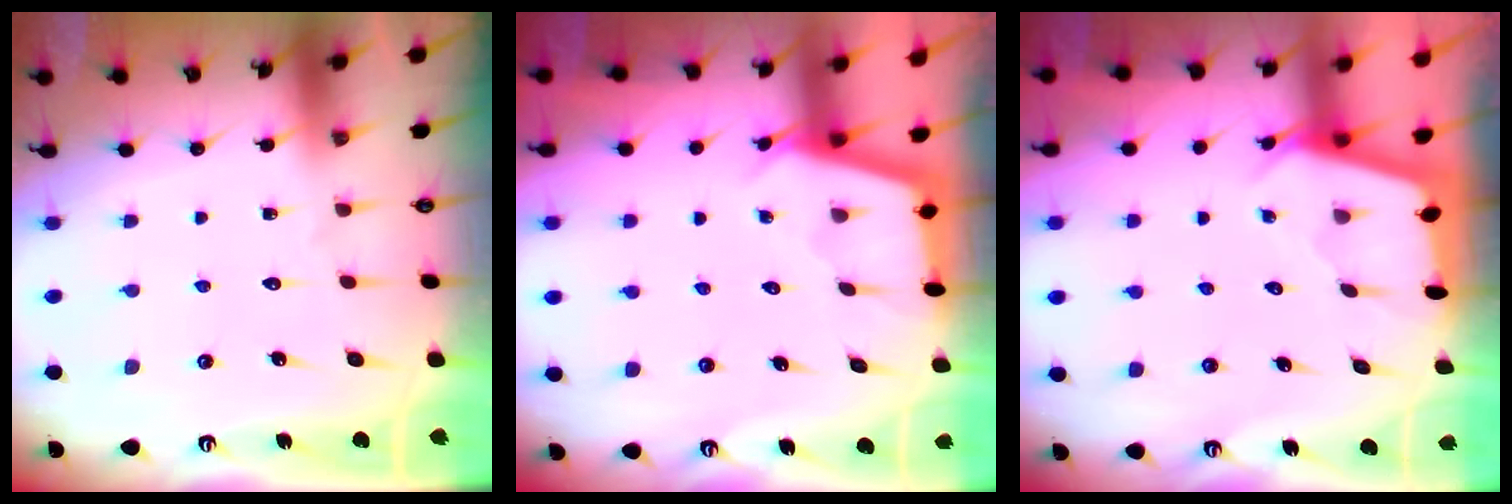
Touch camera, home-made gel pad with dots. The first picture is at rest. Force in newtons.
{"total": 2.3, "press": 2.3, "slide": 0.1}
{"total": 2.4, "press": 2.4, "slide": 0.3}